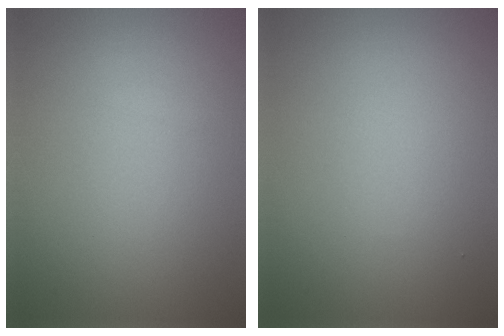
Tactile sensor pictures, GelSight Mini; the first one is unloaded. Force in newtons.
{"total": 0.0}